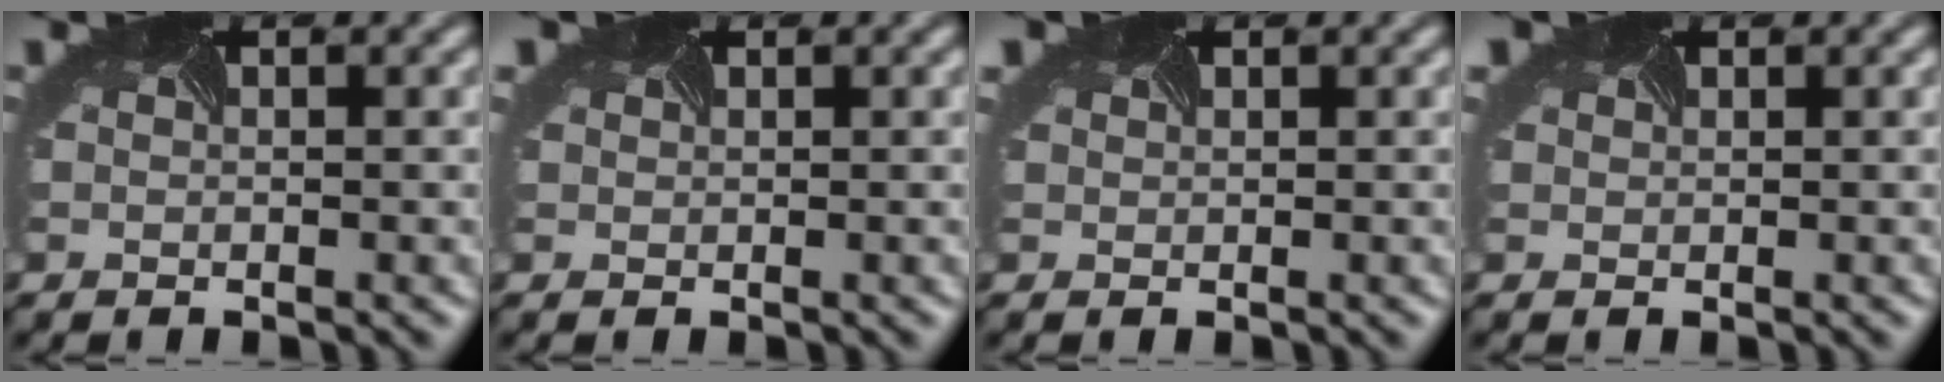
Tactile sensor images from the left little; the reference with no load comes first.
{"total": 1.9, "force": [0.8, 1.5, 0.9], "torque": [-0.006, 0.017, -0.006]}
{"total": 1.9, "force": [0.9, 1.4, 0.9], "torque": [-0.006, 0.017, -0.003]}
{"total": 2.3, "force": [1.0, 1.7, 1.1], "torque": [-0.013, 0.018, -0.004]}